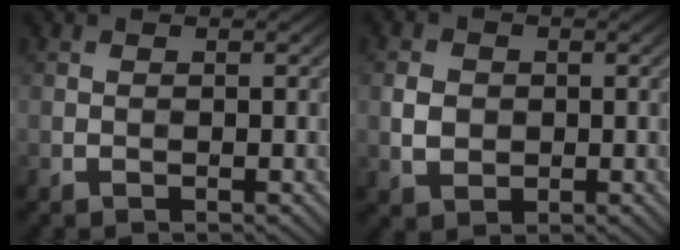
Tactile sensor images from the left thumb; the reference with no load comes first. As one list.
[{"total": 2.8, "force": [0.1, 2.5, 1.4], "torque": [-0.033, -0.005, -0.002]}]